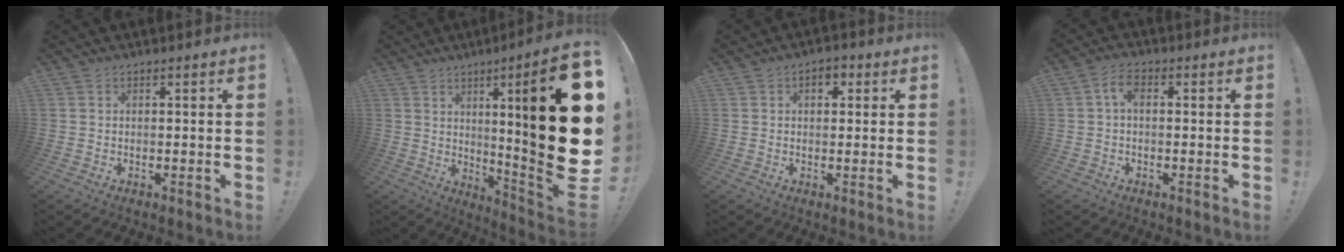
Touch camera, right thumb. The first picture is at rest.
{"total": 25.6, "force": [5.3, 2.6, 24.9], "torque": [-0.362, -0.050, 0.078]}
{"total": 3.8, "force": [1.0, 2.5, 2.6], "torque": [-0.032, 0.004, 0.014]}
{"total": 4.2, "force": [0.4, 2.3, 3.5], "torque": [-0.074, 0.012, 0.010]}